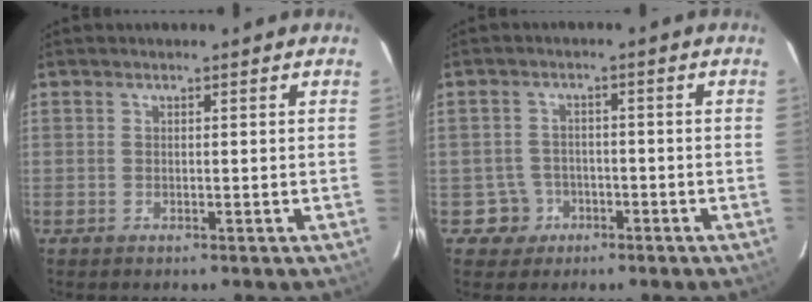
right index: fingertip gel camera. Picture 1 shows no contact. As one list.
[{"total": 4.6, "force": [-2.0, 4.1, -0.2], "torque": [-0.005, 0.022, -0.029]}]